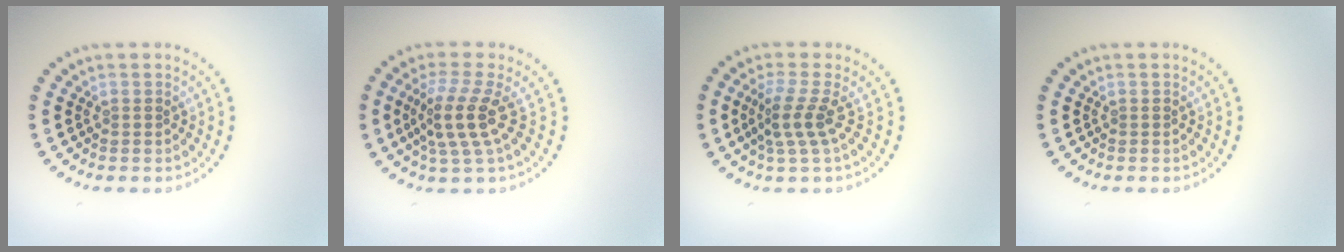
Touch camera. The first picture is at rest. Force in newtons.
{"total": 3.8, "press": 2.9, "slide": 2.4}
{"total": 2.6, "press": 1.8, "slide": 1.9}
{"total": 0.0}